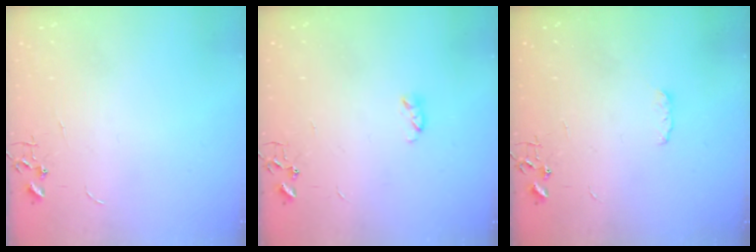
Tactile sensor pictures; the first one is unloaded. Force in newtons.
{"total": 3.6, "press": 3.5, "slide": 0.5}
{"total": 4.0, "press": 4.0, "slide": 0.6}